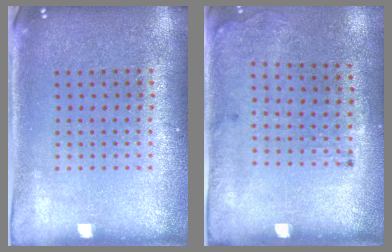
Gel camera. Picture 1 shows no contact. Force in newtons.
{"total": 1.8, "press": 1.2, "slide": 1.3}